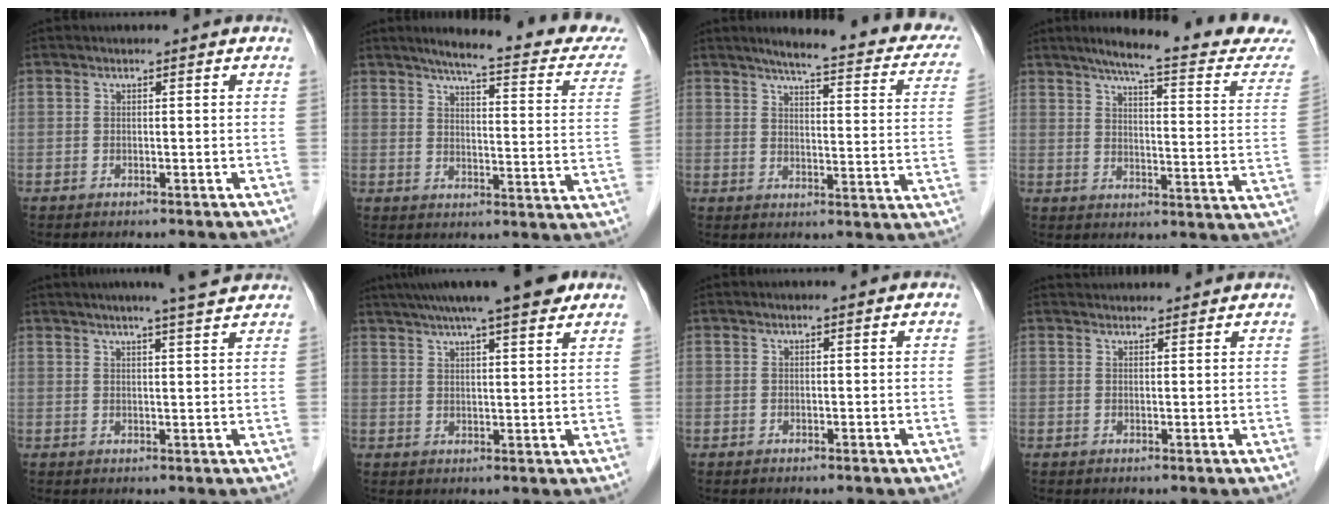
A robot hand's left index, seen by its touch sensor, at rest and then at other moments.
{"total": 19.4, "force": [16.8, 2.1, 9.5], "torque": [-0.109, -0.033, 0.192]}
{"total": 21.3, "force": [17.6, 3.2, 11.5], "torque": [-0.135, -0.018, 0.196]}
{"total": 19.5, "force": [17.4, 0.7, 8.9], "torque": [-0.114, -0.058, 0.206]}
{"total": 8.3, "force": [7.0, -0.3, 4.4], "torque": [-0.065, 0.013, 0.080]}
{"total": 14.3, "force": [11.2, 1.5, 8.8], "torque": [-0.140, 0.026, 0.156]}
{"total": 0.0}
{"total": 4.0, "force": [3.9, 0.5, 0.6], "torque": [-0.007, 0.031, 0.051]}